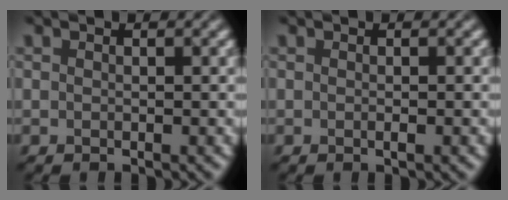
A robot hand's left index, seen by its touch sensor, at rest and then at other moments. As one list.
[{"total": 0.6, "force": [-0.2, 0.1, 0.6], "torque": [-0.010, -0.001, -0.003]}]